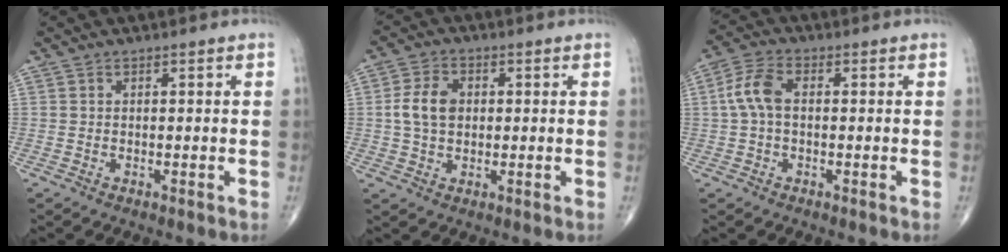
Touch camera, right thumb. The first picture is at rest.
{"total": 6.7, "force": [0.7, 4.7, 4.7], "torque": [-0.084, 0.009, 0.010]}
{"total": 6.4, "force": [0.4, 3.7, 5.2], "torque": [-0.117, 0.021, 0.003]}